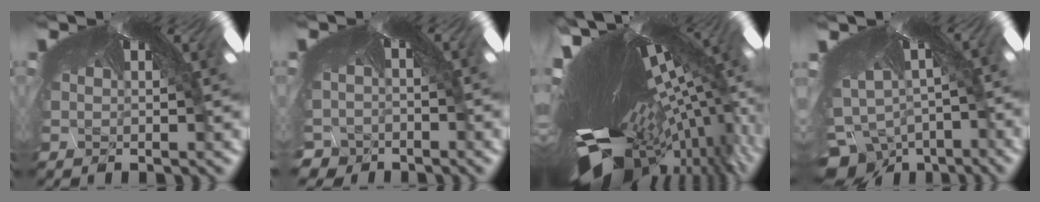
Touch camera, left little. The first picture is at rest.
{"total": 4.0, "force": [-3.6, 1.6, -0.3], "torque": [-0.018, -0.045, -0.031]}
{"total": 11.2, "force": [-11.0, -0.4, 2.1], "torque": [-0.065, -0.120, -0.148]}
{"total": 10.3, "force": [-10.0, 2.4, -0.6], "torque": [-0.009, -0.099, -0.130]}